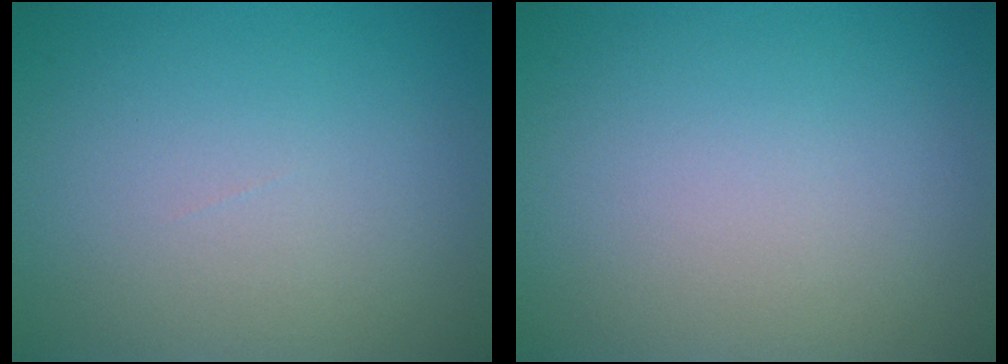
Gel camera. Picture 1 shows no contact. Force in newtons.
{"total": 0.0}